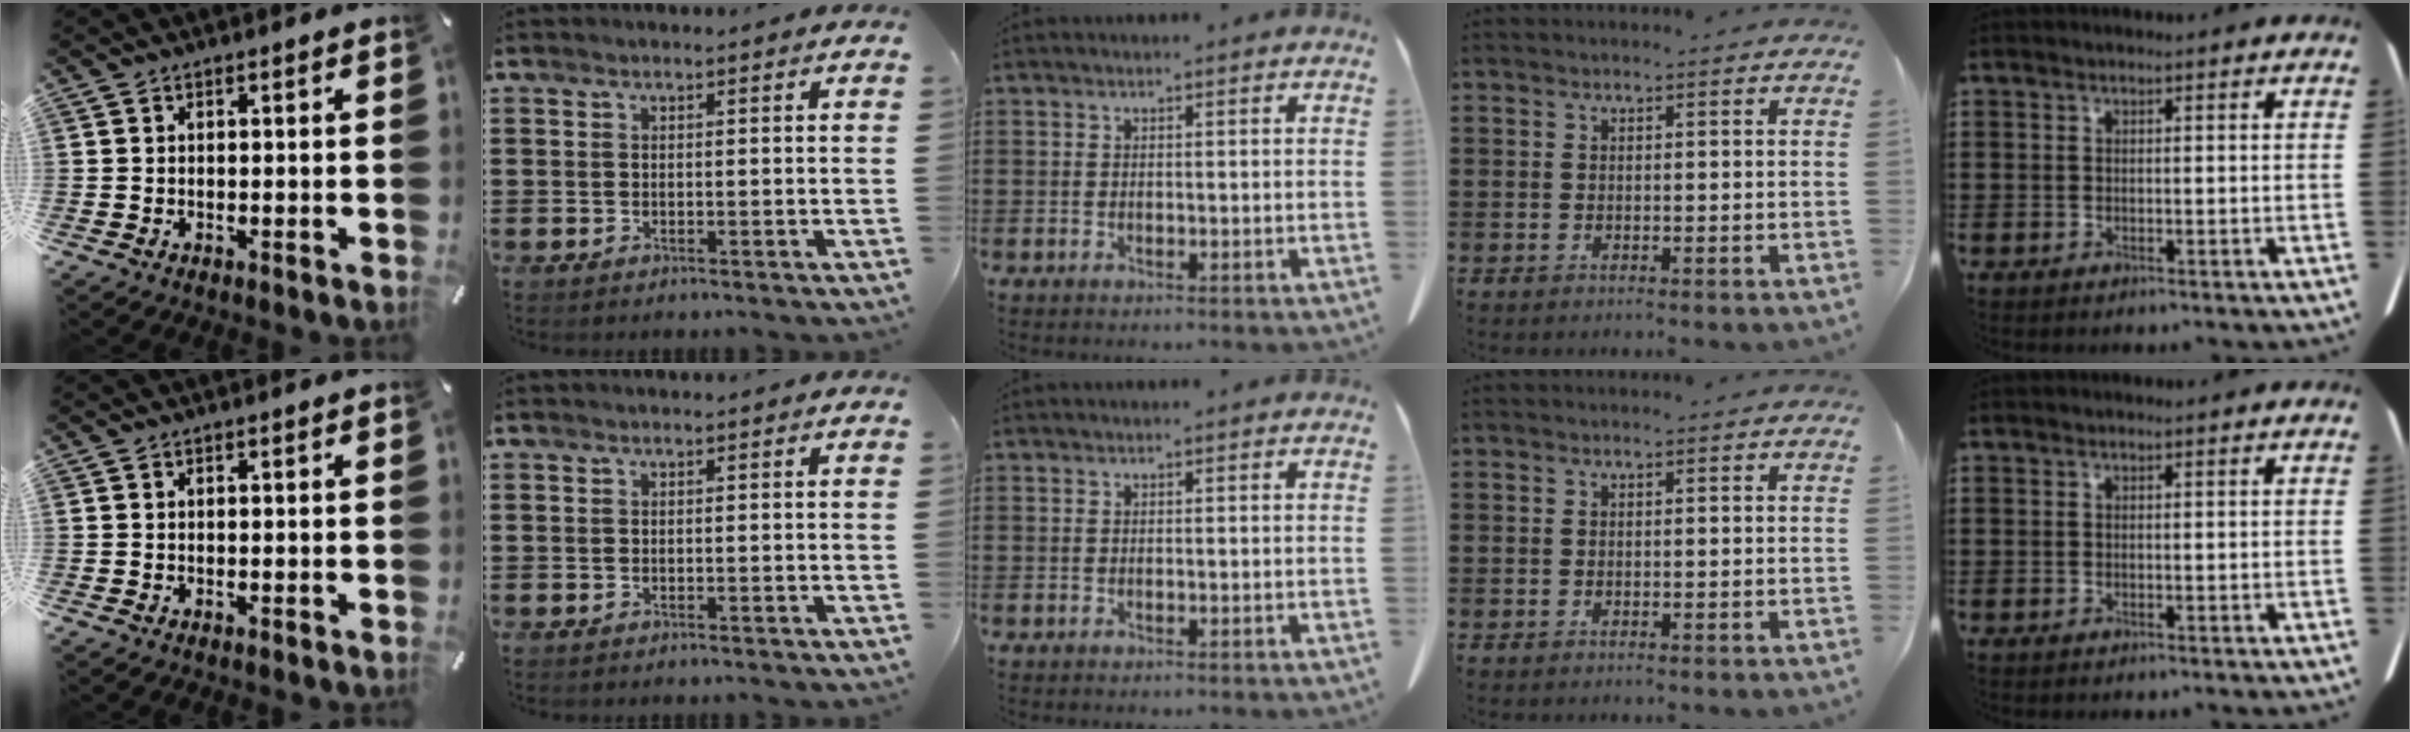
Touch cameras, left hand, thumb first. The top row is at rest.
{}